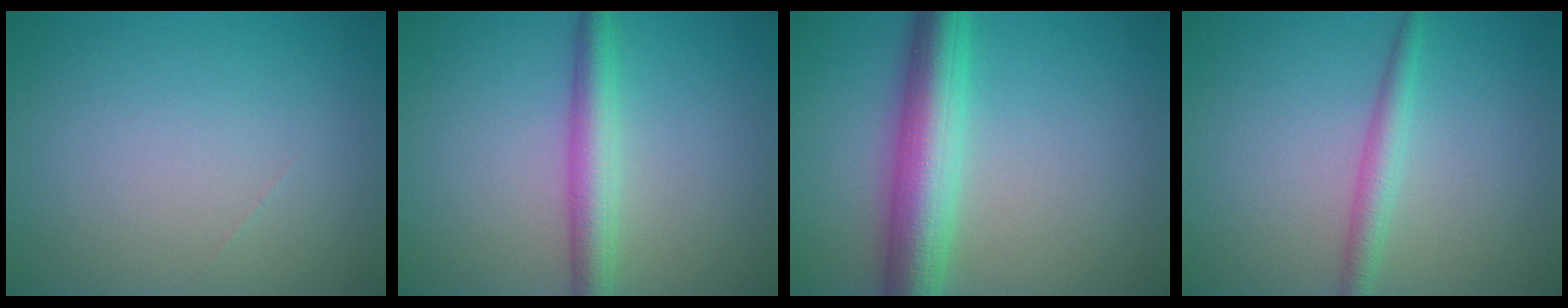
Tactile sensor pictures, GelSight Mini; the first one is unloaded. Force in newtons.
{"total": 3.7, "press": 3.7, "slide": 0.0}
{"total": 7.1, "press": 7.1, "slide": 0.1}
{"total": 2.2, "press": 2.2, "slide": 0.1}